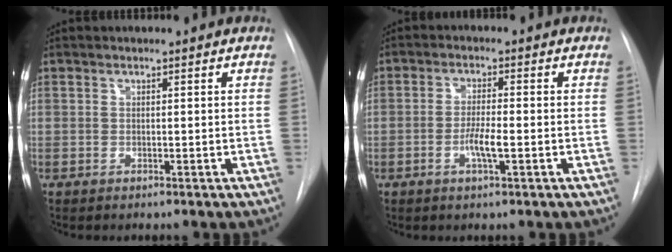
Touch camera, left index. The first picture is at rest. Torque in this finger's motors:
{"motor_torque": [0.71, 0.19, 0.12, 0.03]}